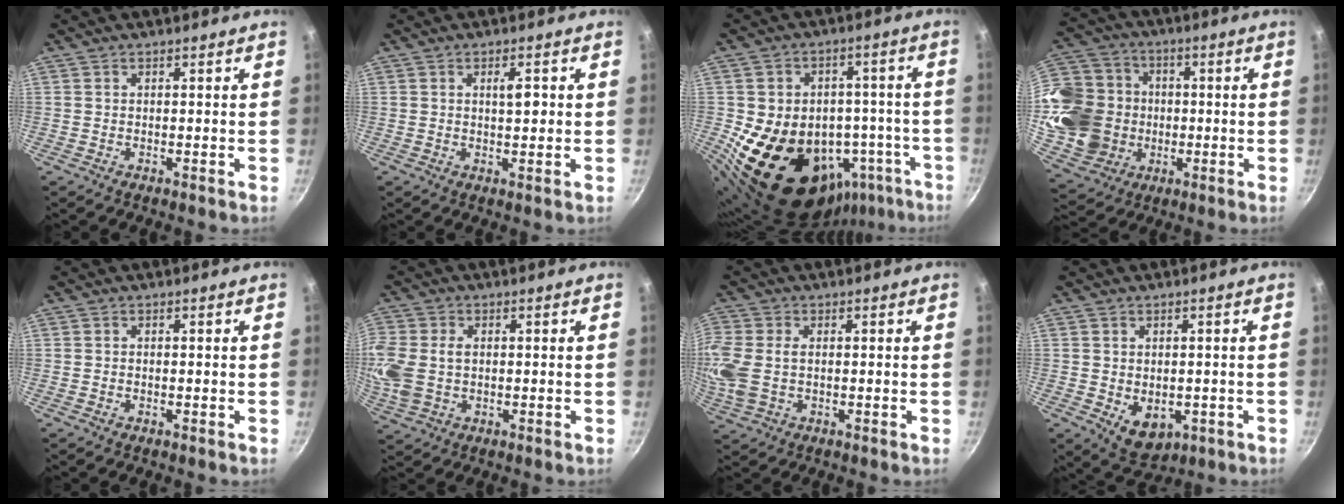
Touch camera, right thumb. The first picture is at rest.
{"total": 3.6, "force": [0.5, 1.4, 3.2], "torque": [-0.040, -0.004, 0.006]}
{"total": 22.9, "force": [-8.0, 16.7, 13.5], "torque": [-0.162, 0.035, -0.095]}
{"total": 19.7, "force": [-1.1, 17.0, 9.8], "torque": [-0.183, 0.028, -0.007]}
{"total": 0.0}
{"total": 11.1, "force": [0.3, 8.1, 7.6], "torque": [-0.180, 0.005, 0.005]}
{"total": 9.2, "force": [0.0, 6.0, 7.1], "torque": [-0.163, 0.002, -0.004]}
{"total": 6.6, "force": [-1.2, 4.7, 4.5], "torque": [-0.048, -0.007, -0.001]}